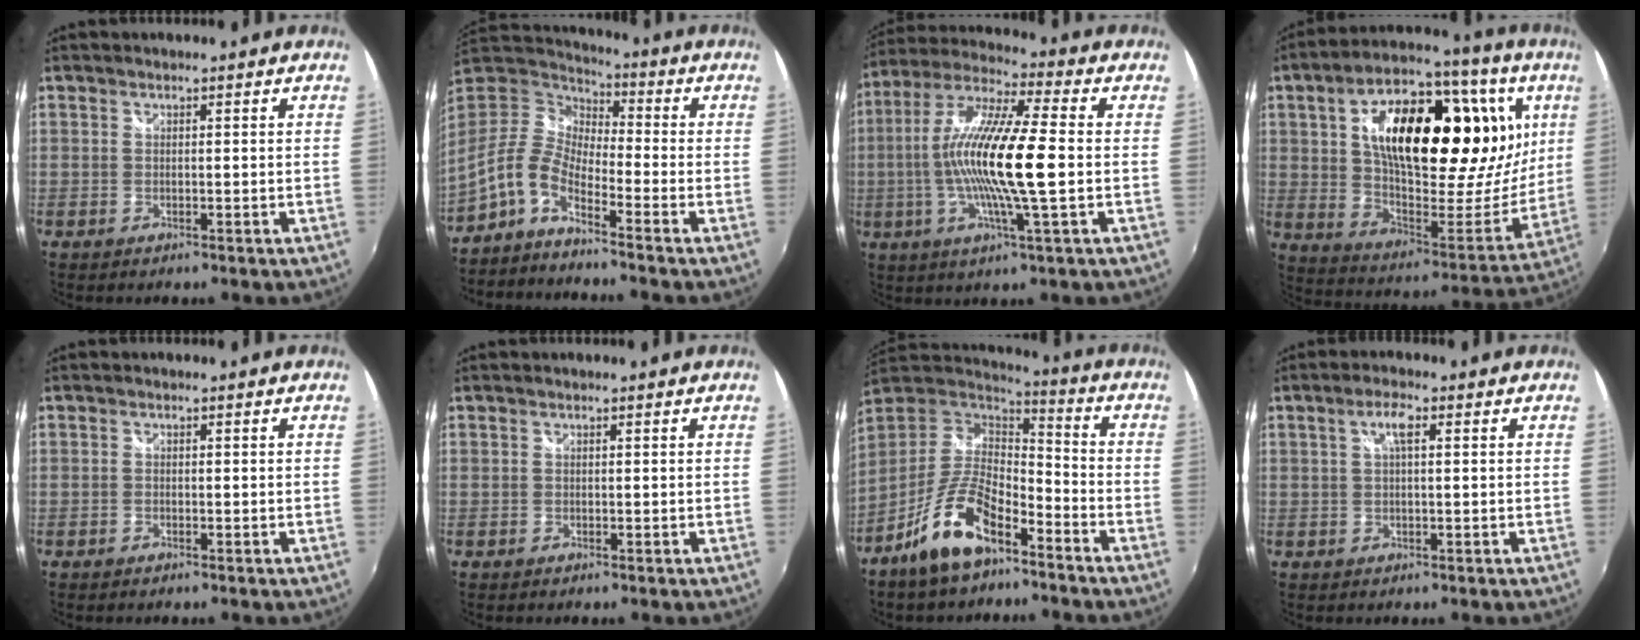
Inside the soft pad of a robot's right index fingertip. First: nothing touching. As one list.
[{"total": 8.0, "force": [-5.1, 2.6, 5.6], "torque": [-0.109, 0.004, -0.115]}, {"total": 17.1, "force": [-1.5, 1.4, 17.0], "torque": [-0.316, -0.001, -0.039]}, {"total": 32.5, "force": [9.6, 15.8, 26.7], "torque": [-0.439, 0.034, 0.163]}, {"total": 0.6, "force": [-0.5, 0.3, 0.1], "torque": [-0.003, -0.003, -0.011]}, {"total": 0.0}, {"total": 15.1, "force": [-9.4, 5.9, 10.2], "torque": [-0.217, -0.004, -0.177]}, {"total": 3.1, "force": [0.9, 0.7, 2.8], "torque": [-0.054, 0.006, 0.015]}]